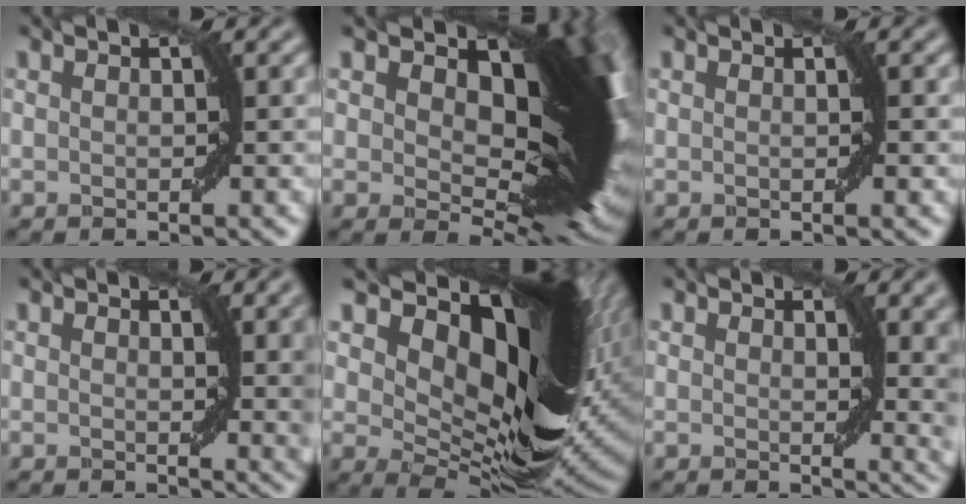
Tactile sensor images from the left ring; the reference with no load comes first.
{"total": 19.1, "force": [5.5, 9.1, 15.9], "torque": [-0.200, 0.021, 0.093]}
{"total": 0.5, "force": [0.1, -0.1, 0.5], "torque": [-0.007, 0.001, 0.002]}
{"total": 4.9, "force": [1.6, 1.5, 4.3], "torque": [-0.041, -0.002, 0.026]}
{"total": 18.3, "force": [6.7, 8.7, 14.7], "torque": [-0.208, 0.018, 0.111]}
{"total": 5.6, "force": [1.7, 2.3, 4.8], "torque": [-0.037, -0.007, 0.033]}